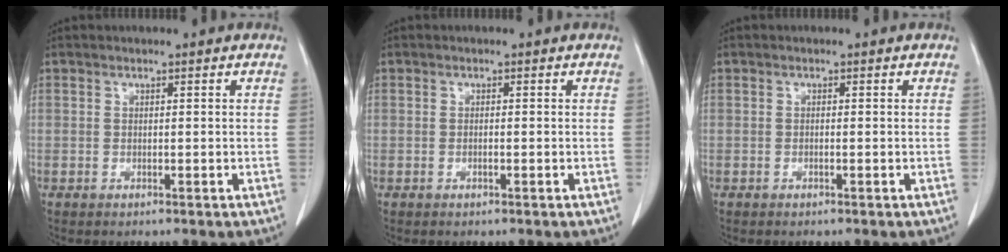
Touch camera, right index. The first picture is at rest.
{"total": 0.8, "force": [-0.3, 0.3, 0.7], "torque": [-0.018, 0.001, -0.004]}
{"total": 0.5, "force": [-0.2, 0.2, 0.5], "torque": [-0.013, 0.001, -0.003]}